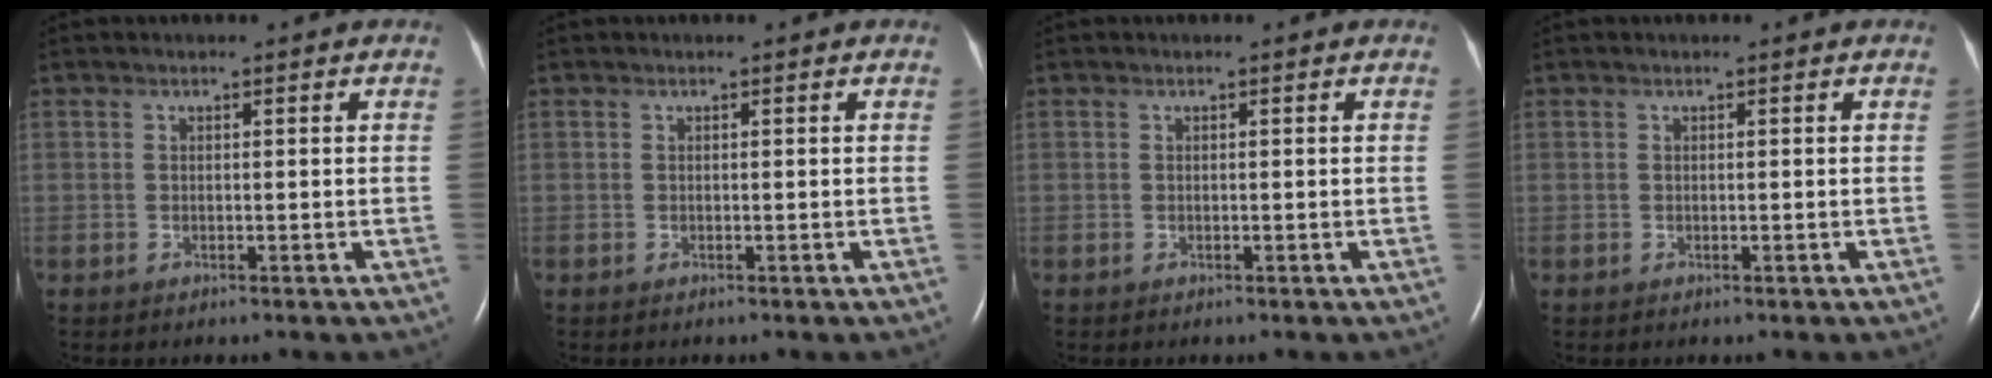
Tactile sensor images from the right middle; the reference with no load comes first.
{"total": 0.0}
{"total": 0.0}
{"total": 0.0}